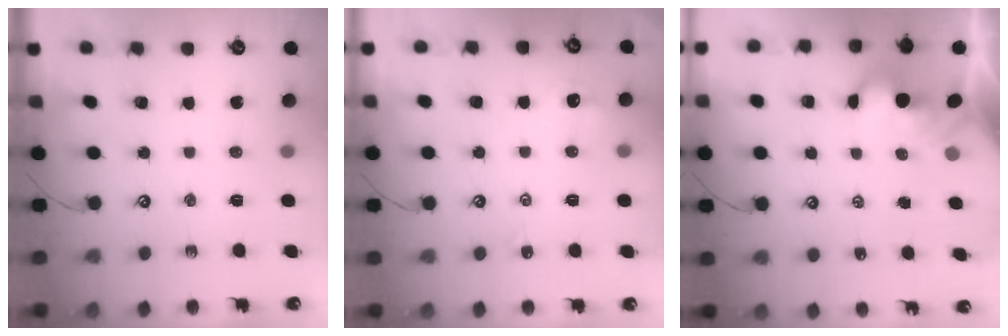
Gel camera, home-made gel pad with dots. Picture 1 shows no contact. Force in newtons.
{"total": 1.6, "press": 1.5, "slide": 0.5}
{"total": 5.4, "press": 5.3, "slide": 0.8}